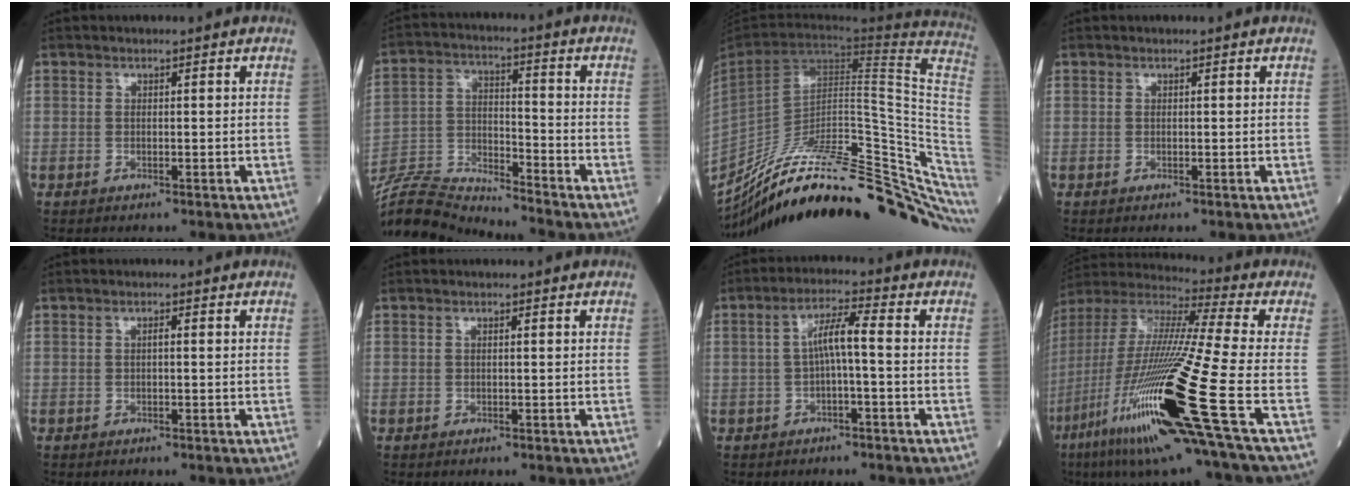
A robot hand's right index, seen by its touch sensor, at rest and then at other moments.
{"total": 14.7, "force": [-14.5, -0.3, 2.4], "torque": [-0.056, 0.020, -0.267]}
{"total": 35.8, "force": [-27.1, 5.3, 22.8], "torque": [-0.248, -0.024, -0.387]}
{"total": 0.0}
{"total": 0.6, "force": [0.0, 0.1, 0.6], "torque": [-0.010, 0.002, -0.001]}
{"total": 0.0}
{"total": 4.9, "force": [-0.3, 0.3, 4.9], "torque": [-0.085, 0.020, -0.005]}
{"total": 26.8, "force": [-10.1, 0.2, 24.9], "torque": [-0.493, -0.058, -0.192]}